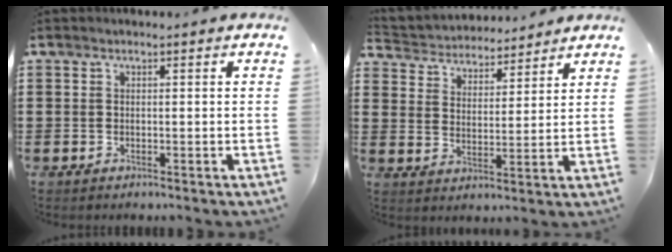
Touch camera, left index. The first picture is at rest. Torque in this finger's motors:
{"motor_torque": [1.24, -0.90, 0.05, 0.04]}